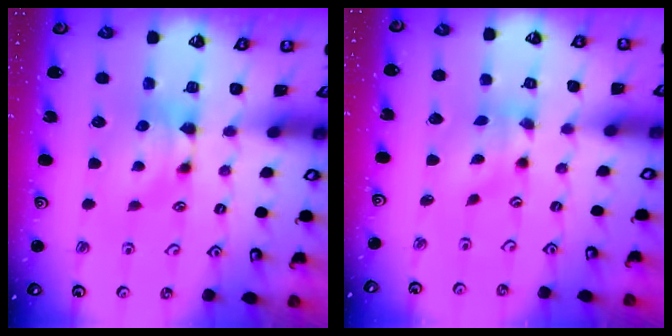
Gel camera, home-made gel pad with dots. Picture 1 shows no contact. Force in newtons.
{"total": 2.6, "press": 2.1, "slide": 1.6}